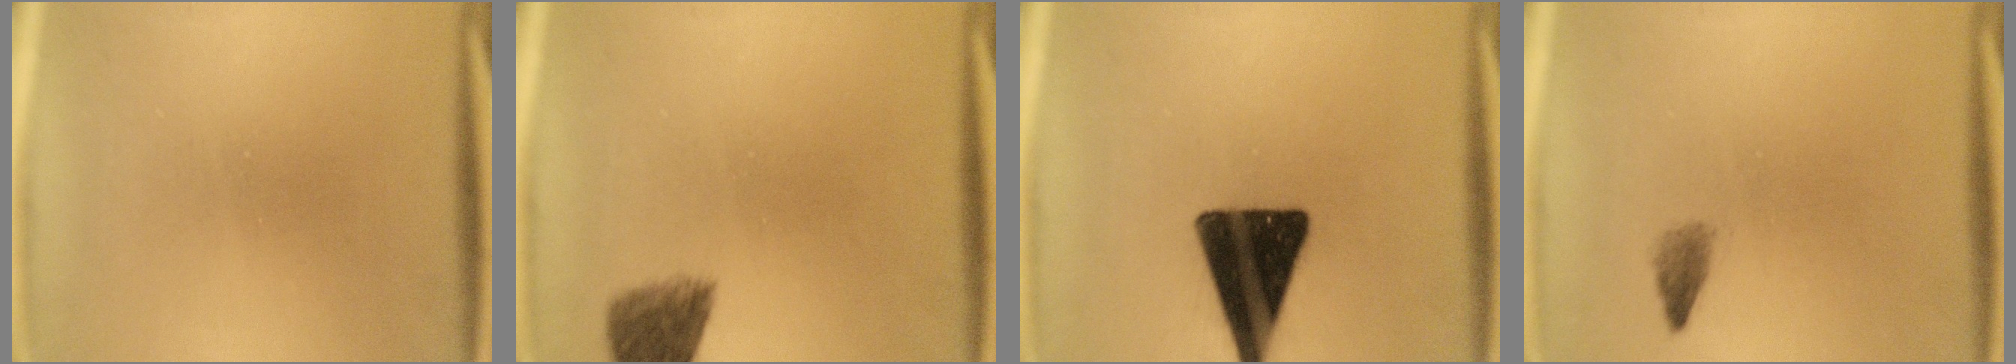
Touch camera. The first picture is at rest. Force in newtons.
{"total": 5.2}
{"total": 15.5}
{"total": 1.5}